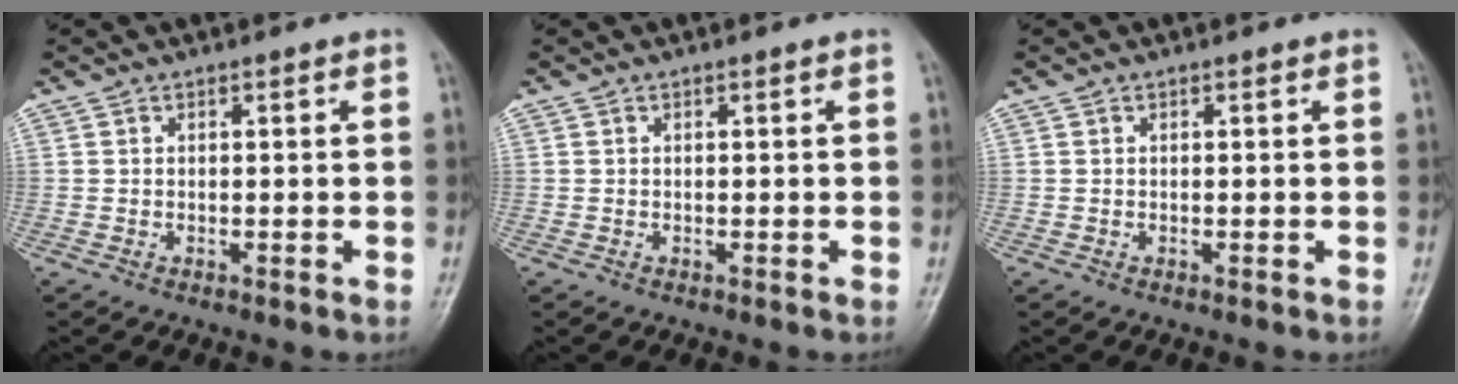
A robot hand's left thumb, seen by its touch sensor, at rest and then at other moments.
{"total": 0.0}
{"total": 0.0}